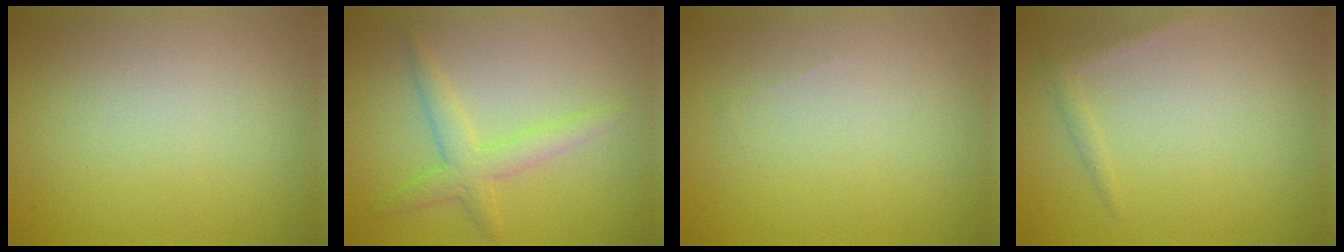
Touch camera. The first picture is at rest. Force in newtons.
{"total": 2.8, "press": 2.8, "slide": 0.1}
{"total": 0.0}
{"total": 1.0, "press": 1.0, "slide": 0.1}